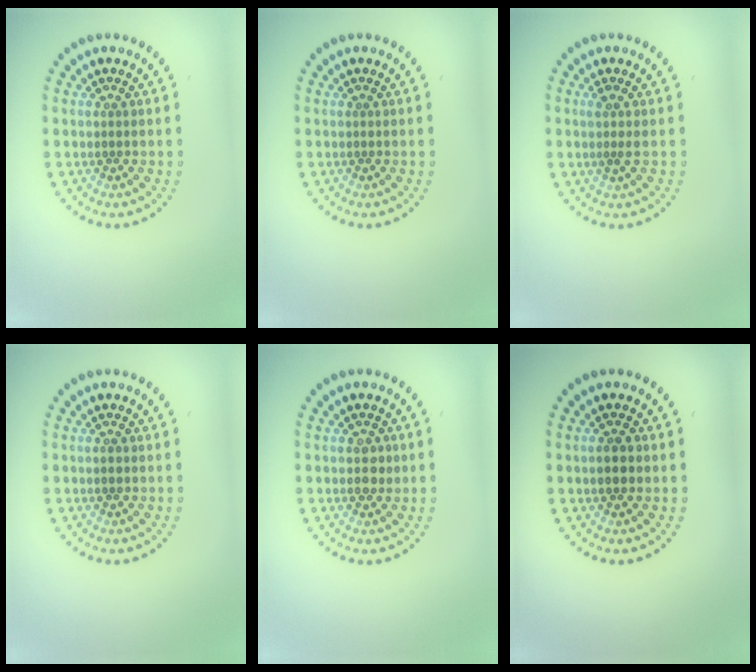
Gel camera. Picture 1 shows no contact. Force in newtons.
{"total": 0.0}
{"total": 1.3, "press": 1.0, "slide": 0.9}
{"total": 0.9, "press": 0.9, "slide": 0.1}
{"total": 1.6, "press": 1.6, "slide": 0.1}
{"total": 1.7, "press": 1.7, "slide": 0.3}